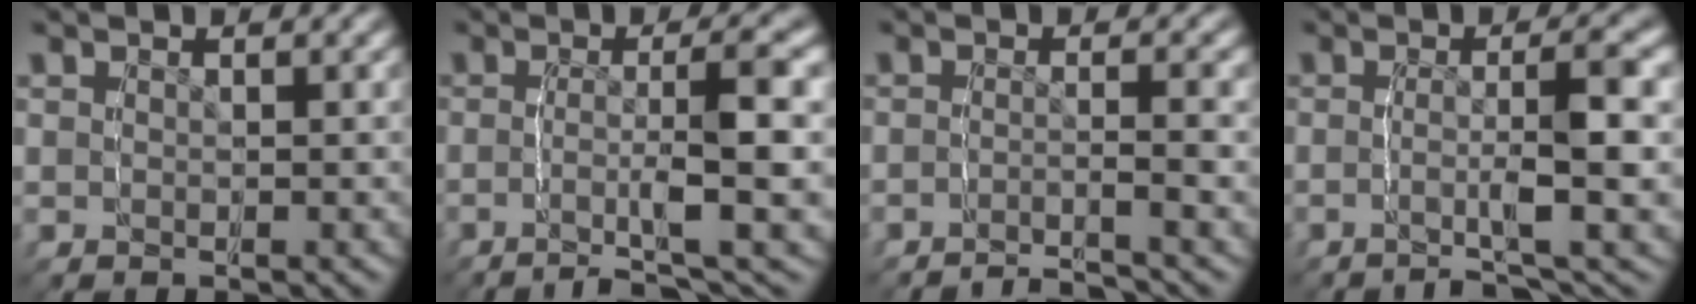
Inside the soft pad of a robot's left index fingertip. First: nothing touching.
{"total": 6.1, "force": [-3.4, 0.3, 5.0], "torque": [-0.079, -0.009, -0.055]}
{"total": 6.1, "force": [-5.9, 0.2, 1.4], "torque": [-0.019, -0.015, -0.096]}
{"total": 4.8, "force": [-2.4, 0.1, 4.1], "torque": [-0.066, -0.009, -0.043]}